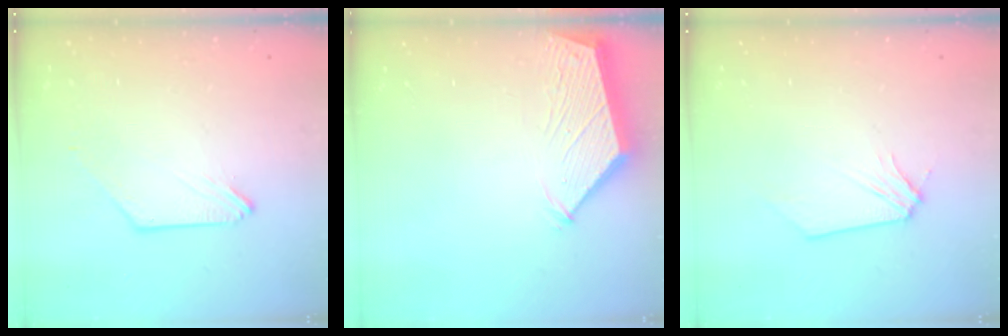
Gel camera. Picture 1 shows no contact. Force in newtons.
{"total": 3.4, "press": 3.3, "slide": 0.5}
{"total": 0.0}